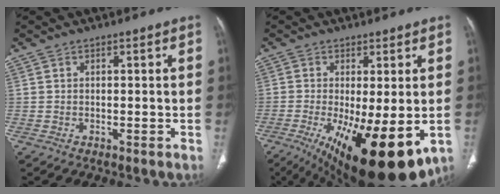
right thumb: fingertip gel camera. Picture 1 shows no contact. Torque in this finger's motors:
{"motor_torque": [1.02, 2.89, 0.29, -0.03, 0.43]}